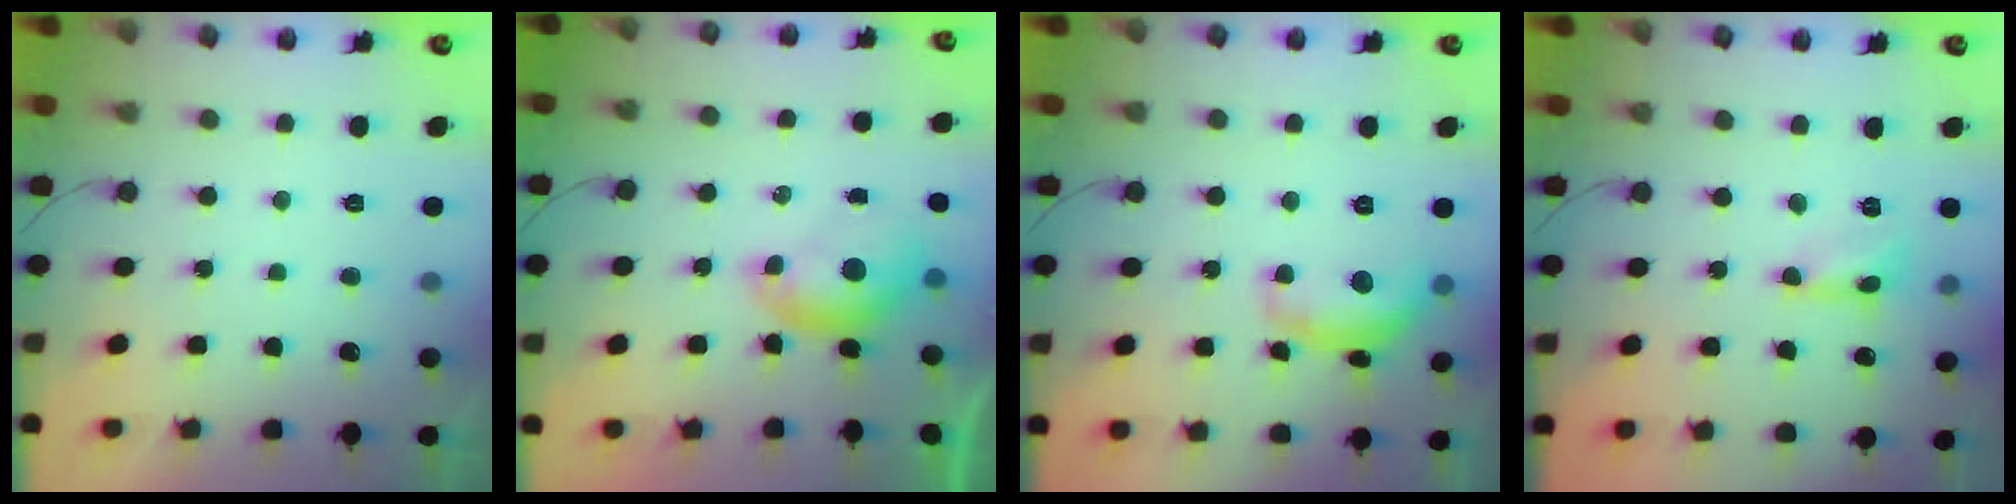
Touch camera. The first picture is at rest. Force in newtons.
{"total": 6.5, "press": 6.5, "slide": 0.8}
{"total": 11.6, "press": 11.6, "slide": 0.6}
{"total": 1.7, "press": 1.7, "slide": 0.1}